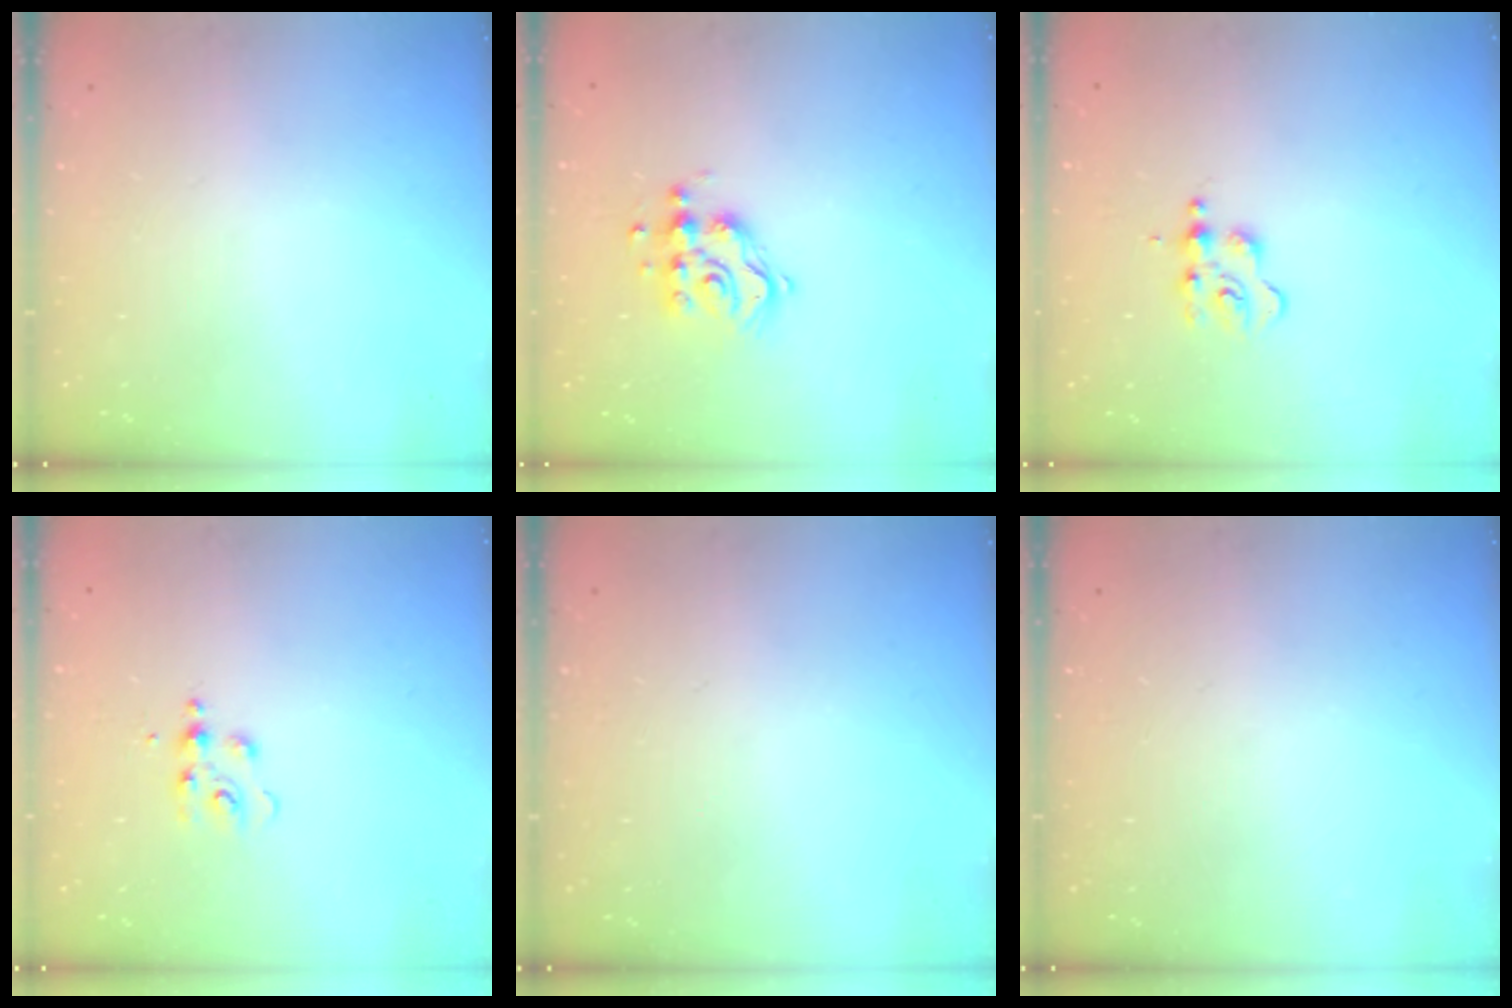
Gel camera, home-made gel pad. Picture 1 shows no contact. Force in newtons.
{"total": 9.8, "press": 9.8, "slide": 0.7}
{"total": 3.6, "press": 3.6, "slide": 0.5}
{"total": 4.7, "press": 4.7, "slide": 0.5}
{"total": 0.0}
{"total": 0.0}